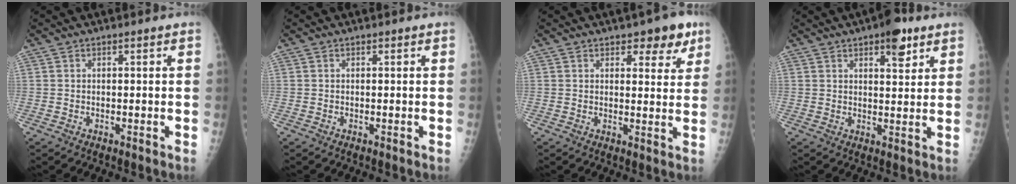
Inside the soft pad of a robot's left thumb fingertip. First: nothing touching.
{"total": 0.0}
{"total": 6.3, "force": [3.9, 3.2, 3.9], "torque": [-0.016, -0.017, 0.046]}
{"total": 6.4, "force": [3.8, 2.6, 4.5], "torque": [-0.043, -0.017, 0.047]}